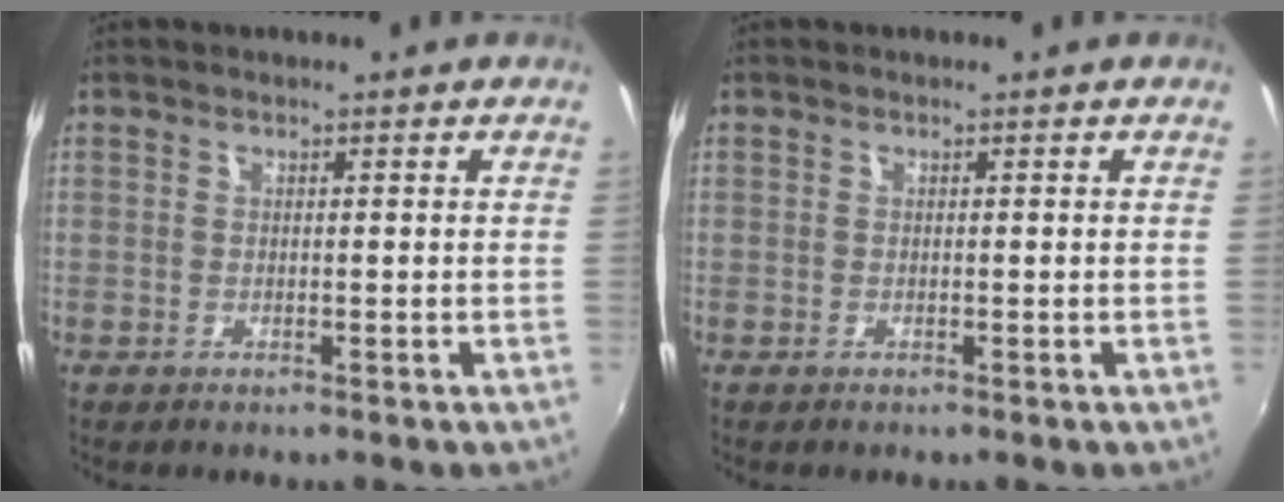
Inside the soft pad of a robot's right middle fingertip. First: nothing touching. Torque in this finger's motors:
{"motor_torque": [0.10, 0.25, -0.01, 0.00]}